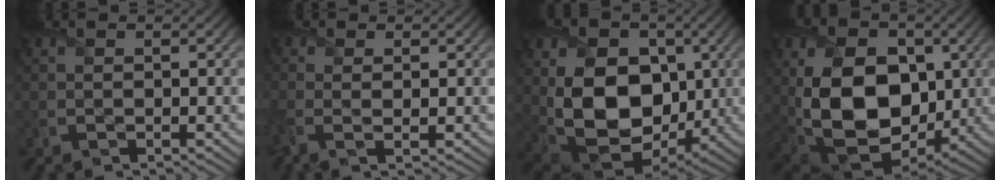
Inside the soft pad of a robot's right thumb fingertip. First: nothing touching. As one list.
[{"total": 2.9, "force": [-0.2, 0.7, 2.8], "torque": [-0.062, -0.002, -0.009]}, {"total": 15.5, "force": [0.4, 11.0, 11.0], "torque": [-0.206, -0.027, 0.013]}, {"total": 17.0, "force": [0.1, 11.7, 12.4], "torque": [-0.236, -0.024, 0.005]}]